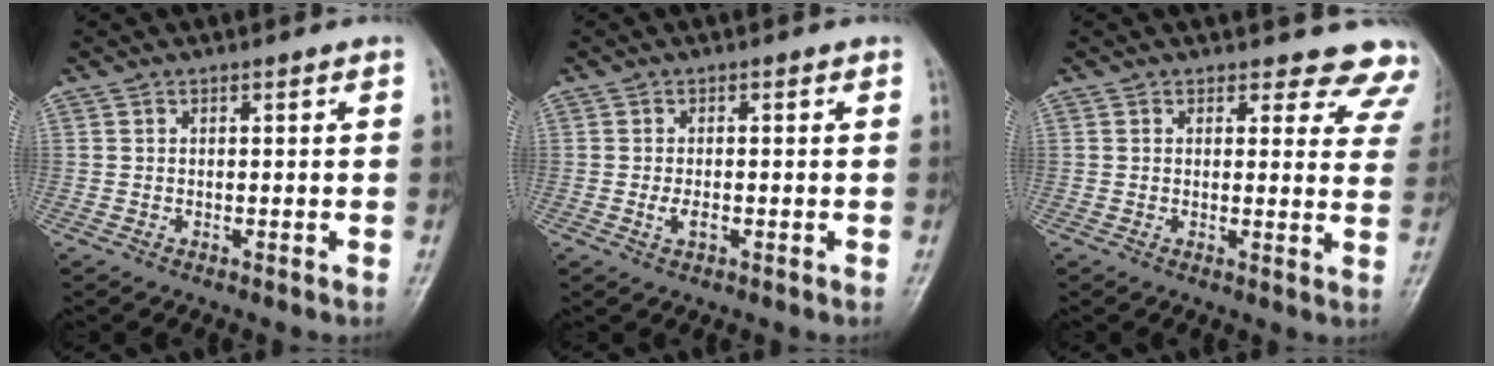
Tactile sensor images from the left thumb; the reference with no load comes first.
{"total": 2.4, "force": [-0.6, 1.4, 1.9], "torque": [-0.031, 0.000, -0.013]}
{"total": 10.3, "force": [9.5, 4.0, 0.8], "torque": [0.049, -0.063, 0.068]}